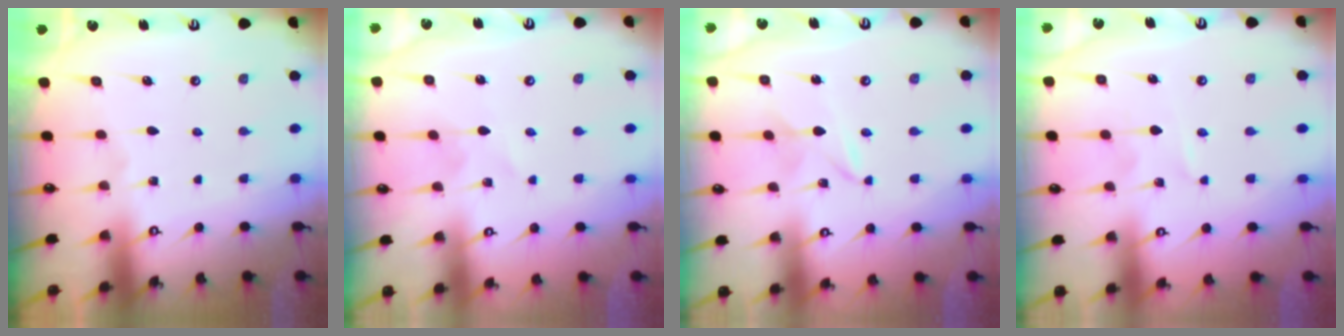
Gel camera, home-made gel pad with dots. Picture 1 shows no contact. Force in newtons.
{"total": 0.8, "press": 0.8, "slide": 0.1}
{"total": 1.5, "press": 1.5, "slide": 0.2}
{"total": 1.9, "press": 1.9, "slide": 0.2}